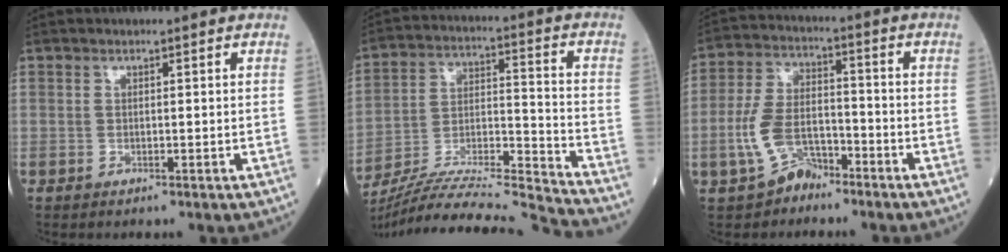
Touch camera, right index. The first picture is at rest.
{"total": 22.0, "force": [-20.9, -2.3, 6.7], "torque": [-0.136, -0.013, -0.346]}
{"total": 7.8, "force": [-4.3, 4.4, 4.7], "torque": [-0.118, 0.013, -0.084]}